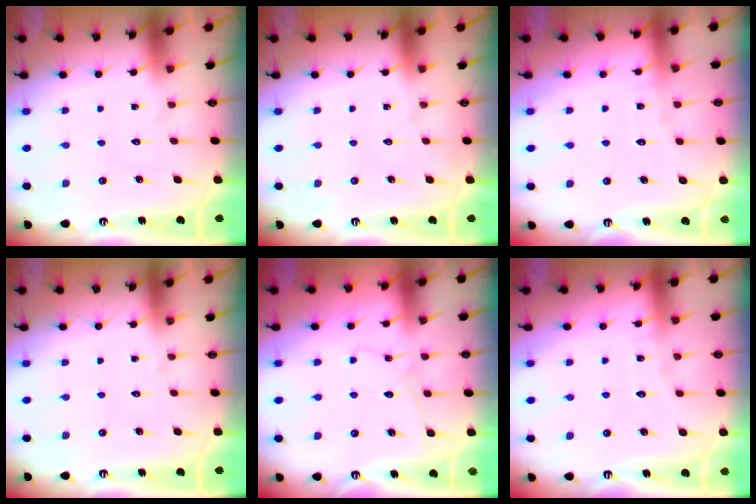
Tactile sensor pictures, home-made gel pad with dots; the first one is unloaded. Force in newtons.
{"total": 0.0}
{"total": 2.8, "press": 2.8, "slide": 0.2}
{"total": 0.0}
{"total": 3.6, "press": 3.6, "slide": 0.4}
{"total": 2.8, "press": 2.8, "slide": 0.2}